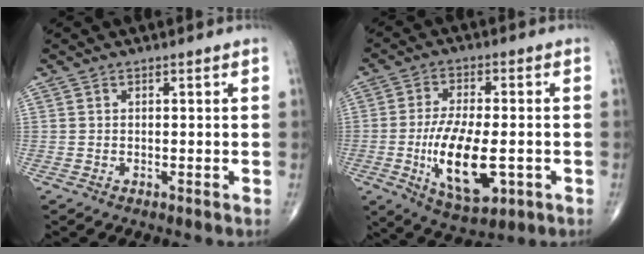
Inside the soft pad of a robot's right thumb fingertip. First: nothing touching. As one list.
[{"total": 14.4, "force": [-3.3, 6.3, 12.6], "torque": [-0.221, -0.004, -0.045]}]